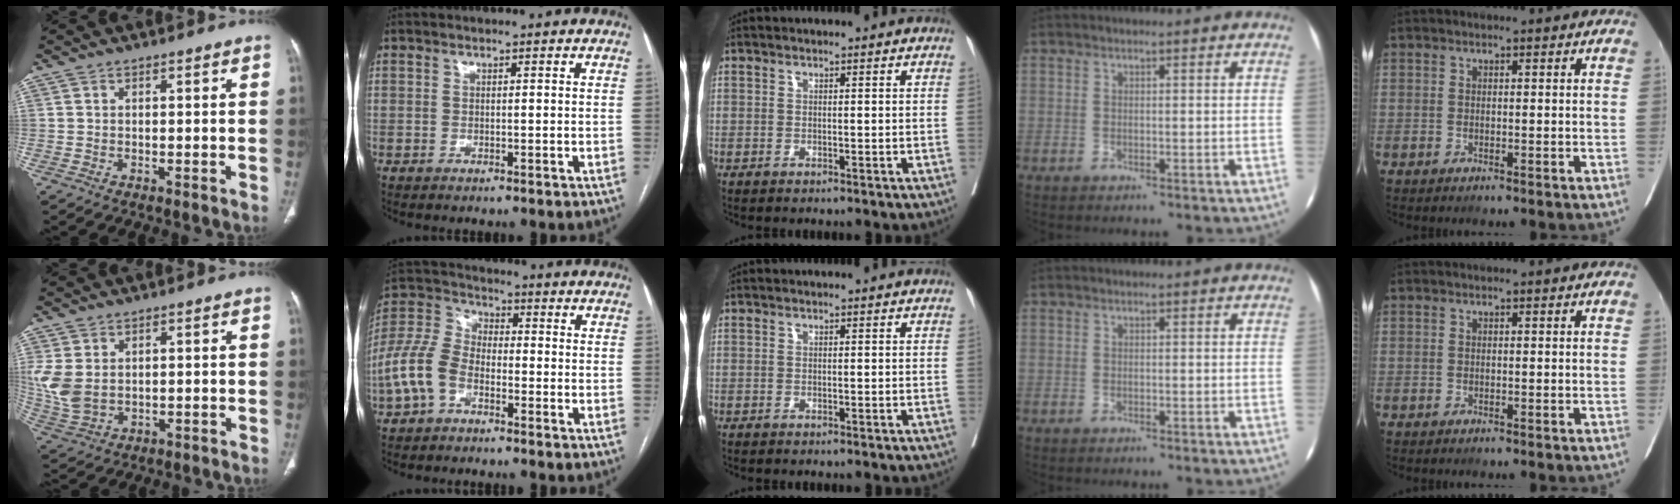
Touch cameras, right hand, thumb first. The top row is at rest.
{"thumb": {"total": 7.4, "force": [0.7, 5.3, 5.2], "torque": [-0.125, -0.005, 0.028]}, "index": {"total": 8.5, "force": [-3.7, 5.0, 5.8], "torque": [-0.153, 0.018, -0.083]}}